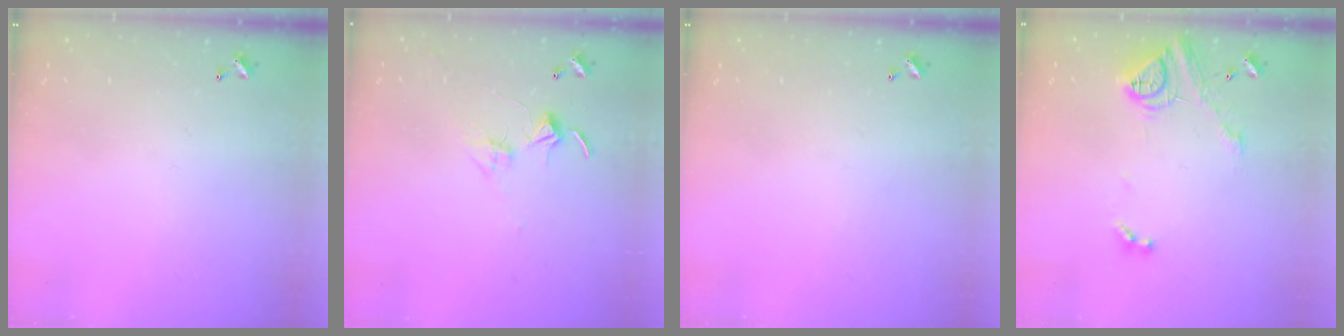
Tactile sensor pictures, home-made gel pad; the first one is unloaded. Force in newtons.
{"total": 2.8, "press": 2.8, "slide": 0.2}
{"total": 0.0}
{"total": 14.9, "press": 14.8, "slide": 1.7}